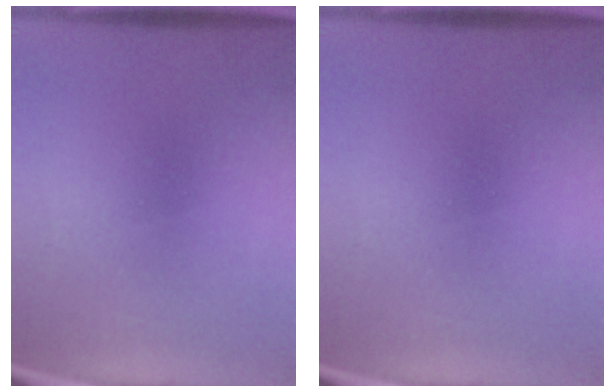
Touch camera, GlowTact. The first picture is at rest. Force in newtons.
{"total": 0.0}